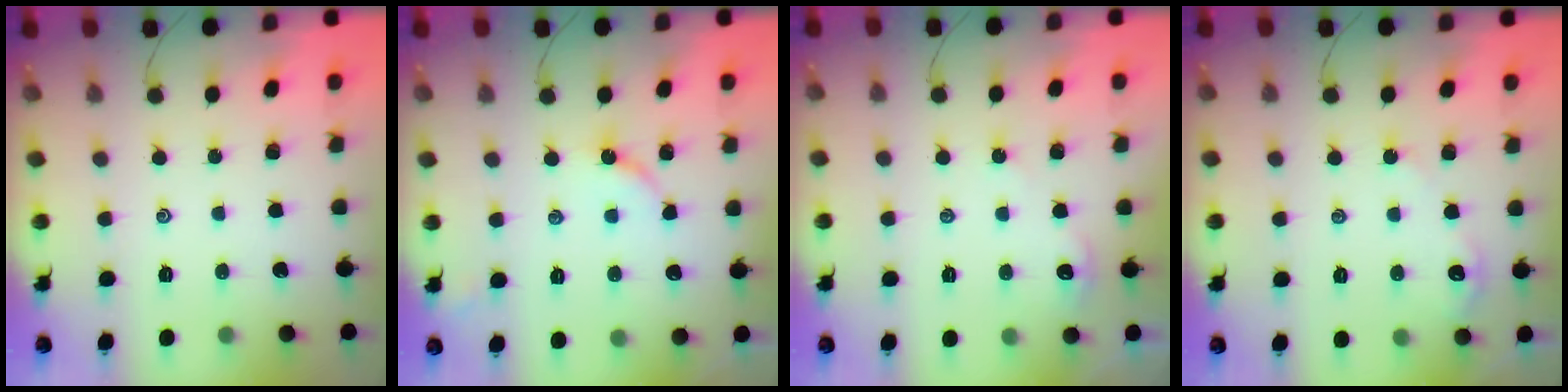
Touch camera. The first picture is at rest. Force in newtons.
{"total": 4.7, "press": 4.6, "slide": 0.6}
{"total": 2.6, "press": 2.6, "slide": 0.3}
{"total": 2.7, "press": 2.7, "slide": 0.3}